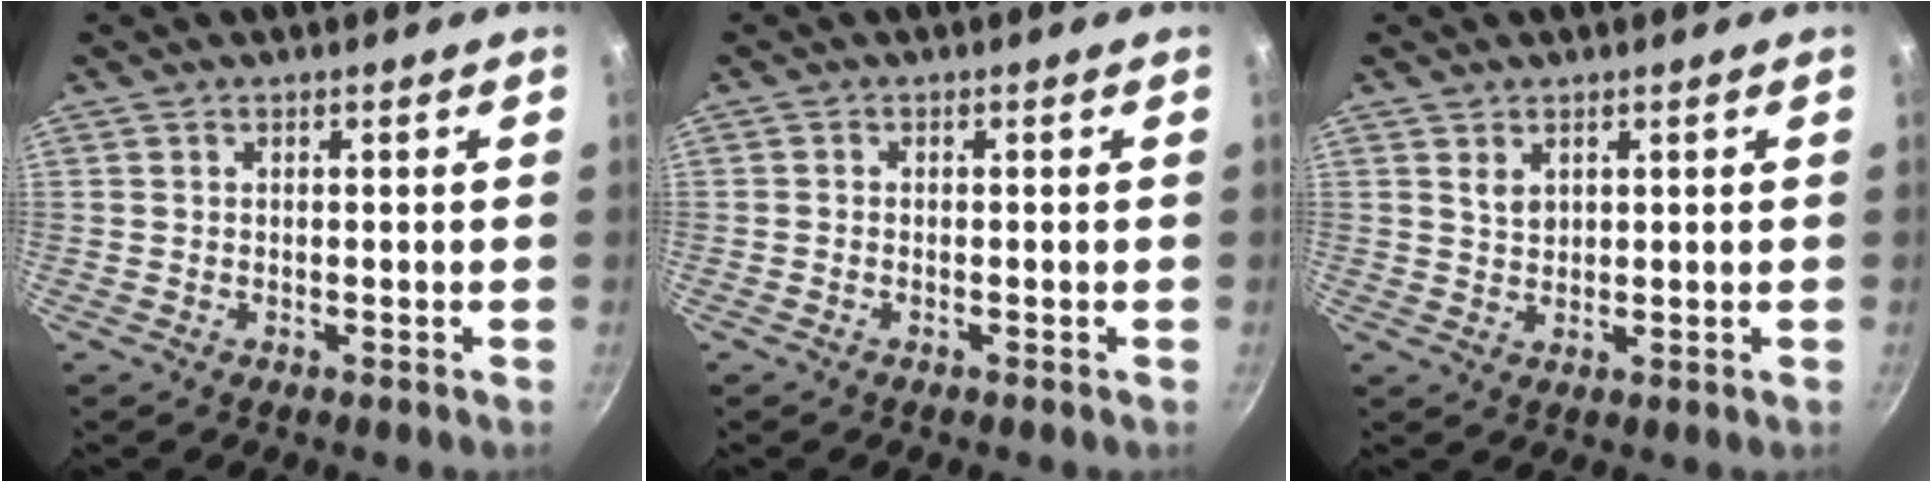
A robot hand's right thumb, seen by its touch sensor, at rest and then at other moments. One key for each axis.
{"total": 0.7, "fx": -0.5, "fy": 0.3, "fz": 0.4, "tx": -0.012, "ty": 0.004, "tz": -0.014}
{"total": 2.7, "fx": 1.2, "fy": 1.7, "fz": 1.6, "tx": -0.022, "ty": -0.007, "tz": 0.025}